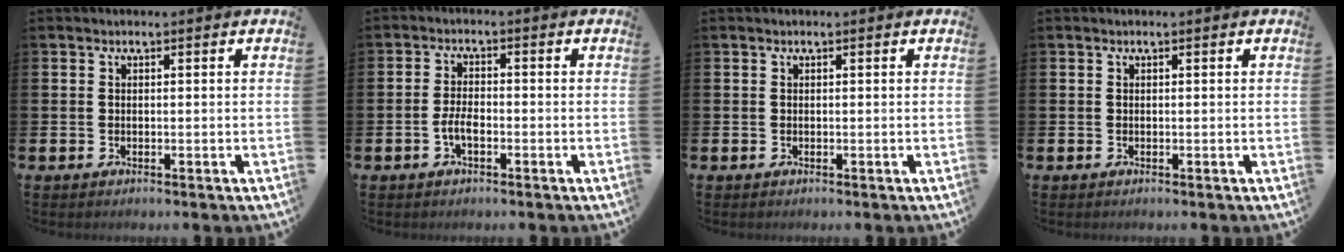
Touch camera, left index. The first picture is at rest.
{"total": 2.7, "force": [-1.0, 1.2, 2.2], "torque": [-0.039, 0.004, -0.021]}
{"total": 0.0}
{"total": 0.0}